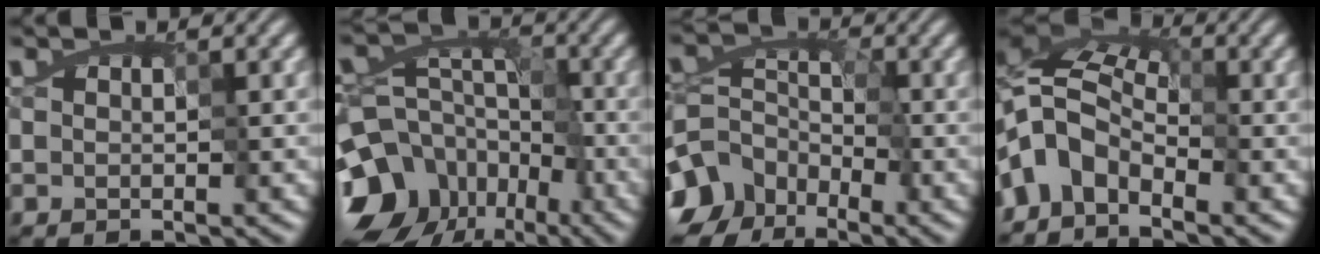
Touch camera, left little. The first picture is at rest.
{"total": 15.8, "force": [-9.1, 11.4, 6.0], "torque": [-0.124, -0.017, -0.147]}
{"total": 8.1, "force": [-5.6, 5.5, 2.1], "torque": [-0.038, -0.006, -0.104]}
{"total": 6.3, "force": [-4.9, 3.1, 2.3], "torque": [-0.042, 0.007, -0.114]}